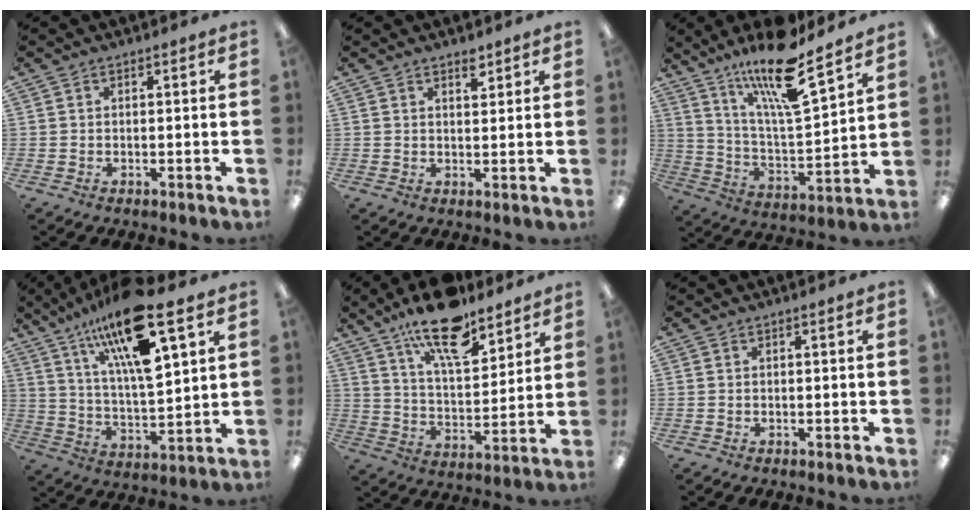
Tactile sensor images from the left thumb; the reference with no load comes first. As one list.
[{"total": 3.0, "force": [2.5, 1.2, 1.3], "torque": [-0.005, -0.015, 0.040]}, {"total": 18.3, "force": [13.9, 3.8, 11.3], "torque": [-0.205, -0.087, 0.231]}, {"total": 19.9, "force": [12.5, 4.9, 14.7], "torque": [-0.260, -0.066, 0.200]}, {"total": 16.8, "force": [12.5, 6.0, 9.5], "torque": [-0.158, -0.066, 0.213]}, {"total": 0.0}]